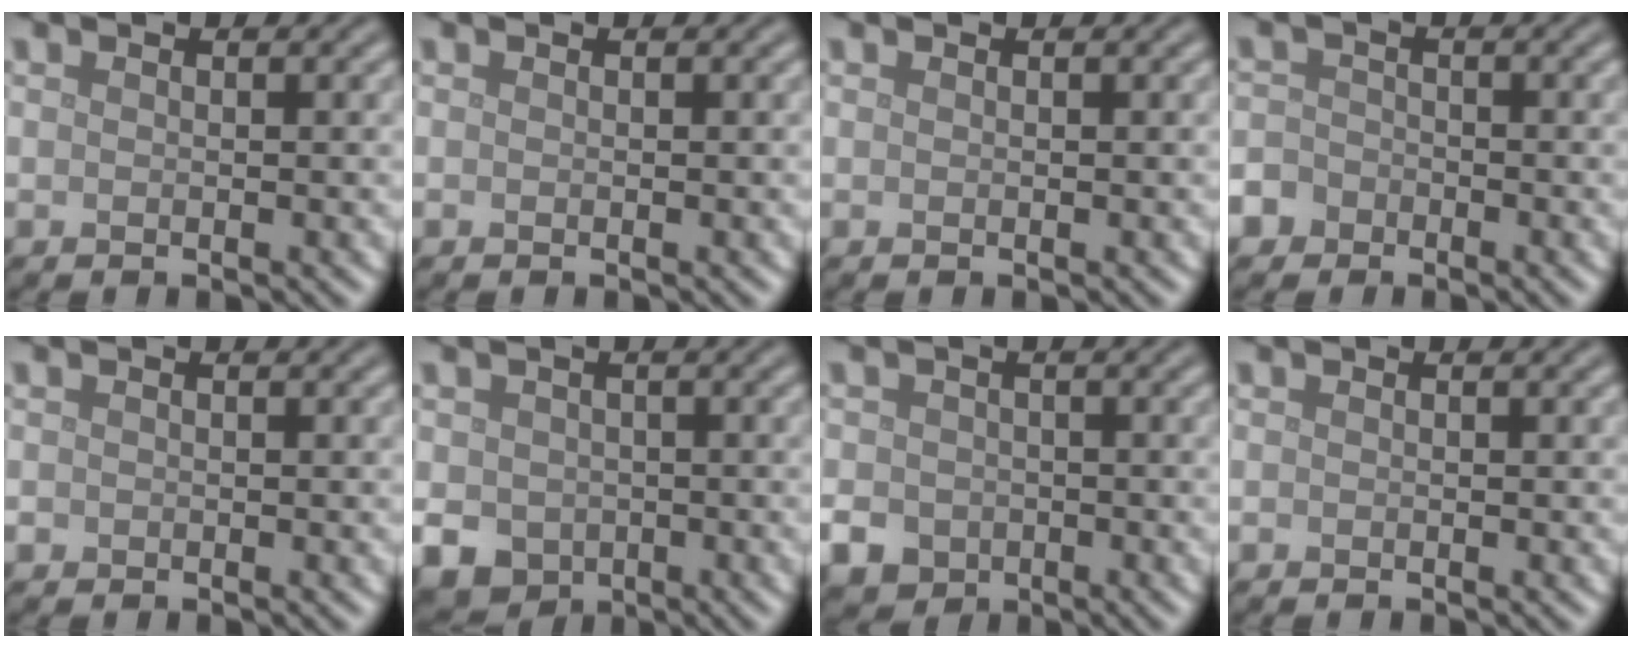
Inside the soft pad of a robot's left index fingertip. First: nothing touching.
{"total": 0.0}
{"total": 0.0}
{"total": 3.1, "force": [-2.0, 2.3, 0.4], "torque": [0.008, -0.003, -0.044]}
{"total": 0.6, "force": [-0.3, 0.5, 0.1], "torque": [0.001, -0.004, -0.006]}
{"total": 5.9, "force": [-2.0, 5.0, 2.5], "torque": [-0.055, -0.023, -0.031]}
{"total": 4.1, "force": [-1.9, 3.4, 1.4], "torque": [-0.026, -0.007, -0.040]}
{"total": 0.0}